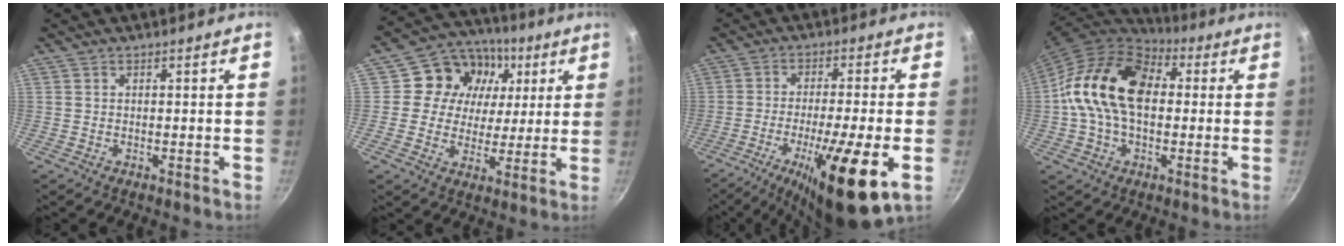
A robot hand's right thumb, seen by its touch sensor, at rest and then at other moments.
{"total": 13.7, "force": [3.6, 12.0, 5.5], "torque": [-0.068, -0.002, 0.041]}
{"total": 17.3, "force": [-6.2, 3.1, 15.8], "torque": [-0.253, 0.008, -0.097]}
{"total": 18.6, "force": [1.3, 12.6, 13.6], "torque": [-0.218, 0.030, 0.005]}